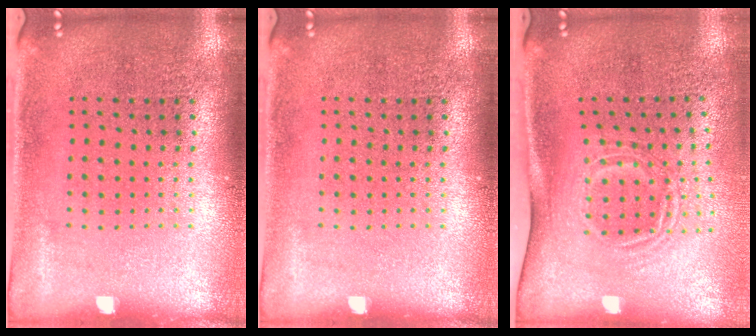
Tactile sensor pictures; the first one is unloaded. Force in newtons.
{"total": 0.0}
{"total": 1.7, "press": 1.2, "slide": 1.2}